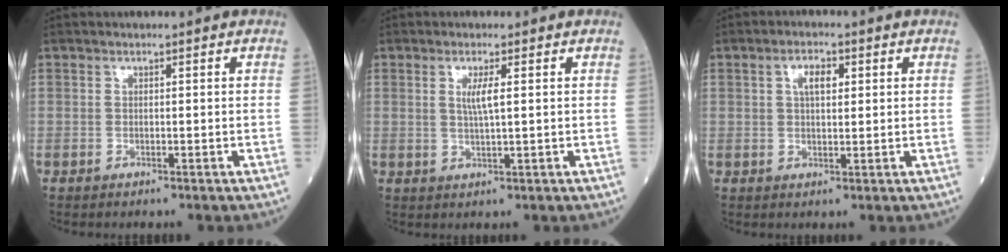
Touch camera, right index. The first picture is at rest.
{"total": 2.8, "force": [0.7, 0.0, 2.7], "torque": [-0.058, -0.003, 0.014]}
{"total": 3.6, "force": [1.3, 1.6, 3.0], "torque": [-0.056, 0.006, 0.021]}